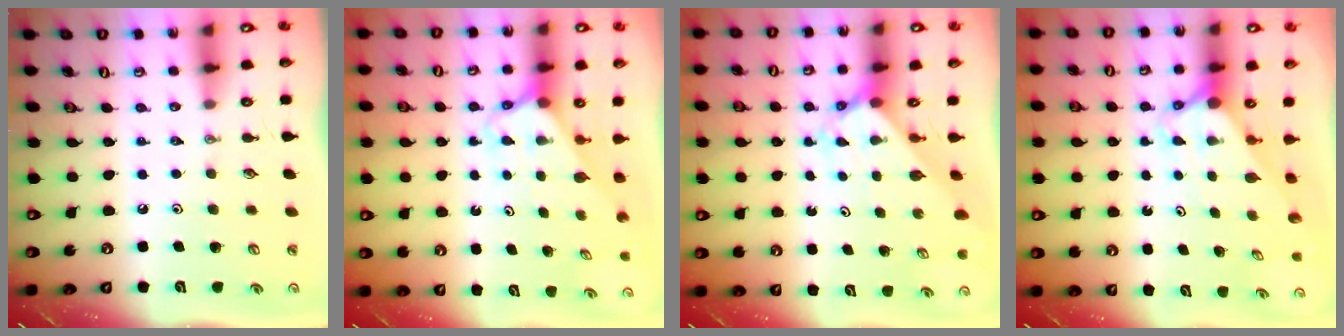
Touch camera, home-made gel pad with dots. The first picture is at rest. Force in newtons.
{"total": 2.6, "press": 2.6, "slide": 0.1}
{"total": 2.0, "press": 2.0, "slide": 0.1}
{"total": 2.7, "press": 2.7, "slide": 0.0}